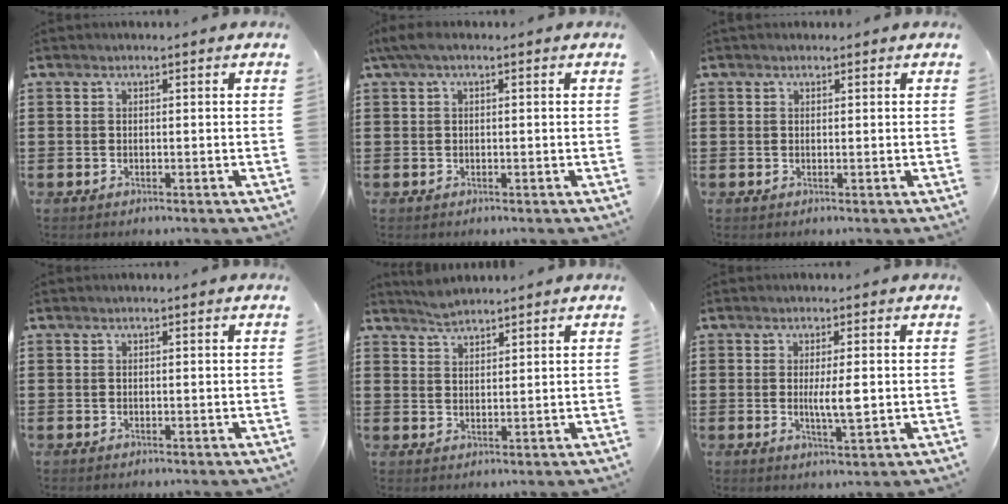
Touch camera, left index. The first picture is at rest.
{"total": 1.6, "force": [-0.1, 0.4, 1.6], "torque": [-0.036, -0.001, -0.004]}
{"total": 0.6, "force": [0.4, 0.4, 0.1], "torque": [-0.003, 0.003, 0.007]}
{"total": 0.0}
{"total": 2.5, "force": [2.4, 0.3, 0.3], "torque": [-0.012, 0.000, 0.048]}
{"total": 4.3, "force": [0.0, 0.7, 4.3], "torque": [-0.069, -0.007, -0.003]}